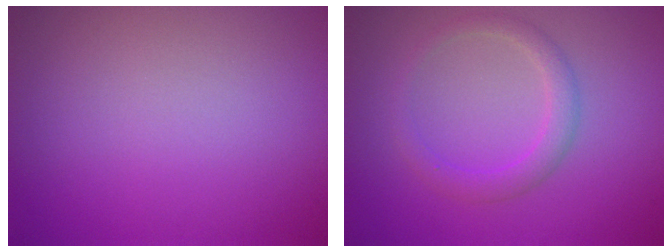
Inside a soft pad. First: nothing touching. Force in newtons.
{"total": 2.0, "press": 2.0, "slide": 0.2}